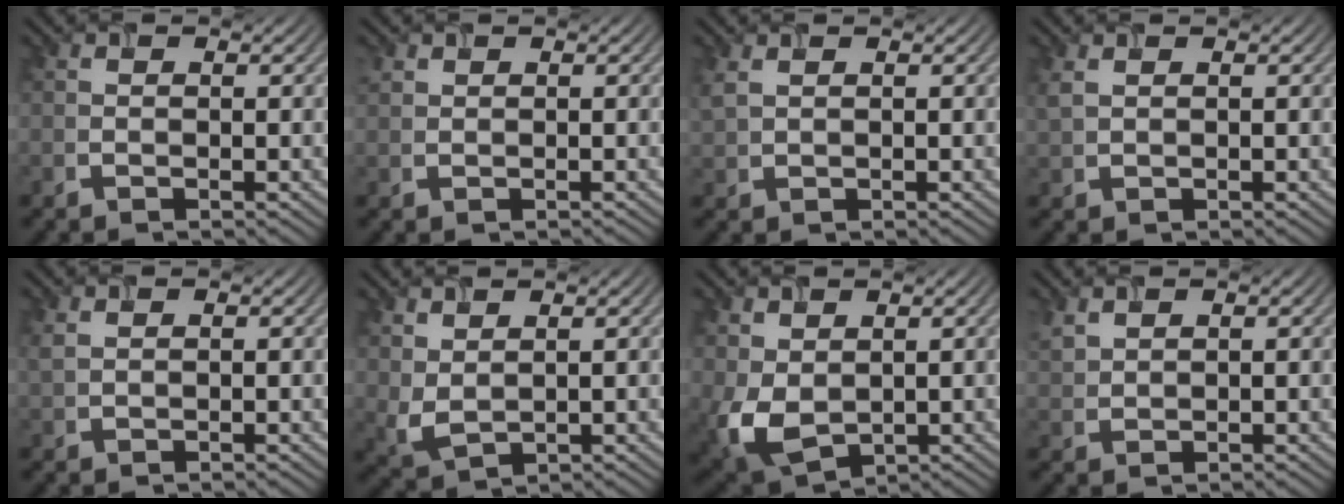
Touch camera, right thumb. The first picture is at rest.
{"total": 1.0, "force": [0.6, 0.6, 0.3], "torque": [-0.010, 0.002, 0.017]}
{"total": 1.9, "force": [1.1, 0.9, 1.2], "torque": [-0.039, 0.003, 0.028]}
{"total": 1.5, "force": [0.9, 0.7, 1.0], "torque": [-0.033, 0.001, 0.021]}
{"total": 1.2, "force": [0.7, 0.5, 0.8], "torque": [-0.028, 0.002, 0.018]}
{"total": 3.4, "force": [2.0, 1.6, 2.2], "torque": [-0.063, -0.002, 0.048]}
{"total": 6.6, "force": [0.5, 4.5, 4.8], "torque": [-0.141, -0.016, 0.014]}
{"total": 2.1, "force": [1.6, 0.9, 1.0], "torque": [-0.032, 0.004, 0.042]}